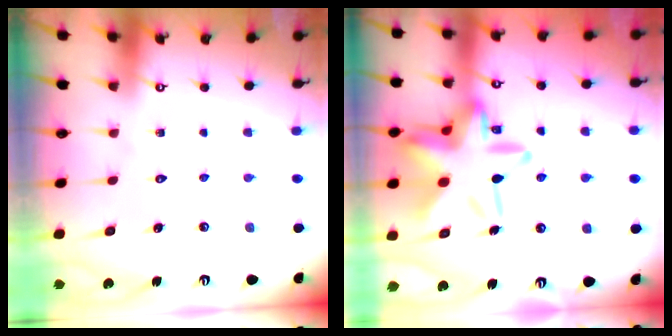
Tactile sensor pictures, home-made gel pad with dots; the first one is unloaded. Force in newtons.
{"total": 21.5, "press": 21.4, "slide": 1.8}